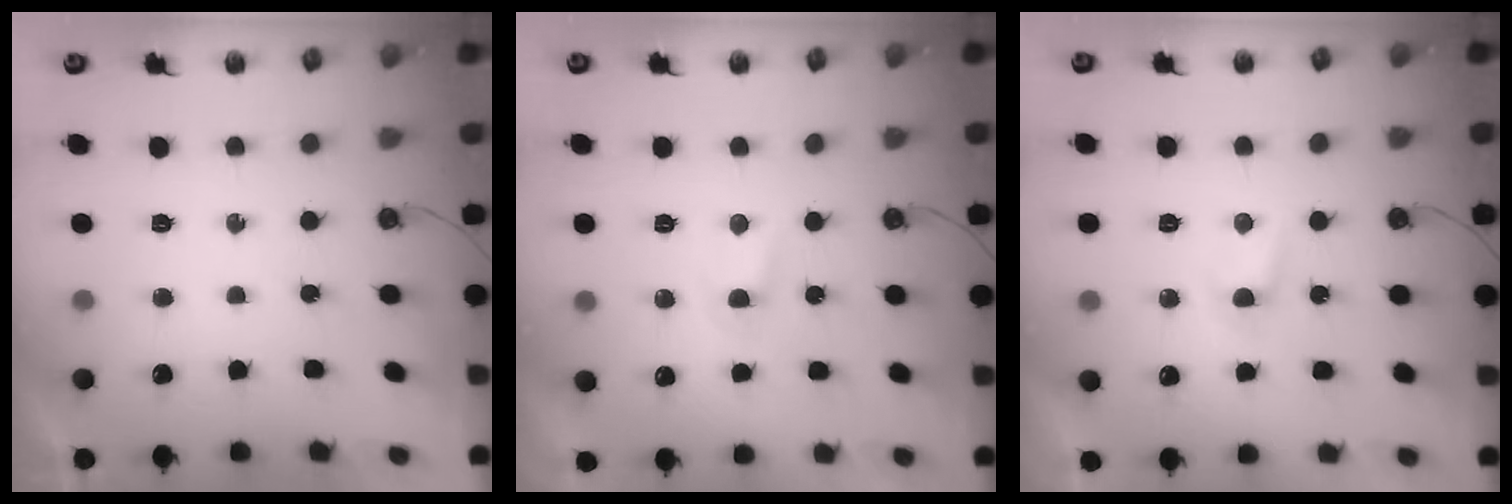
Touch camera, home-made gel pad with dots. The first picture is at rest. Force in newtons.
{"total": 2.6, "press": 2.5, "slide": 0.3}
{"total": 3.4, "press": 3.3, "slide": 0.5}